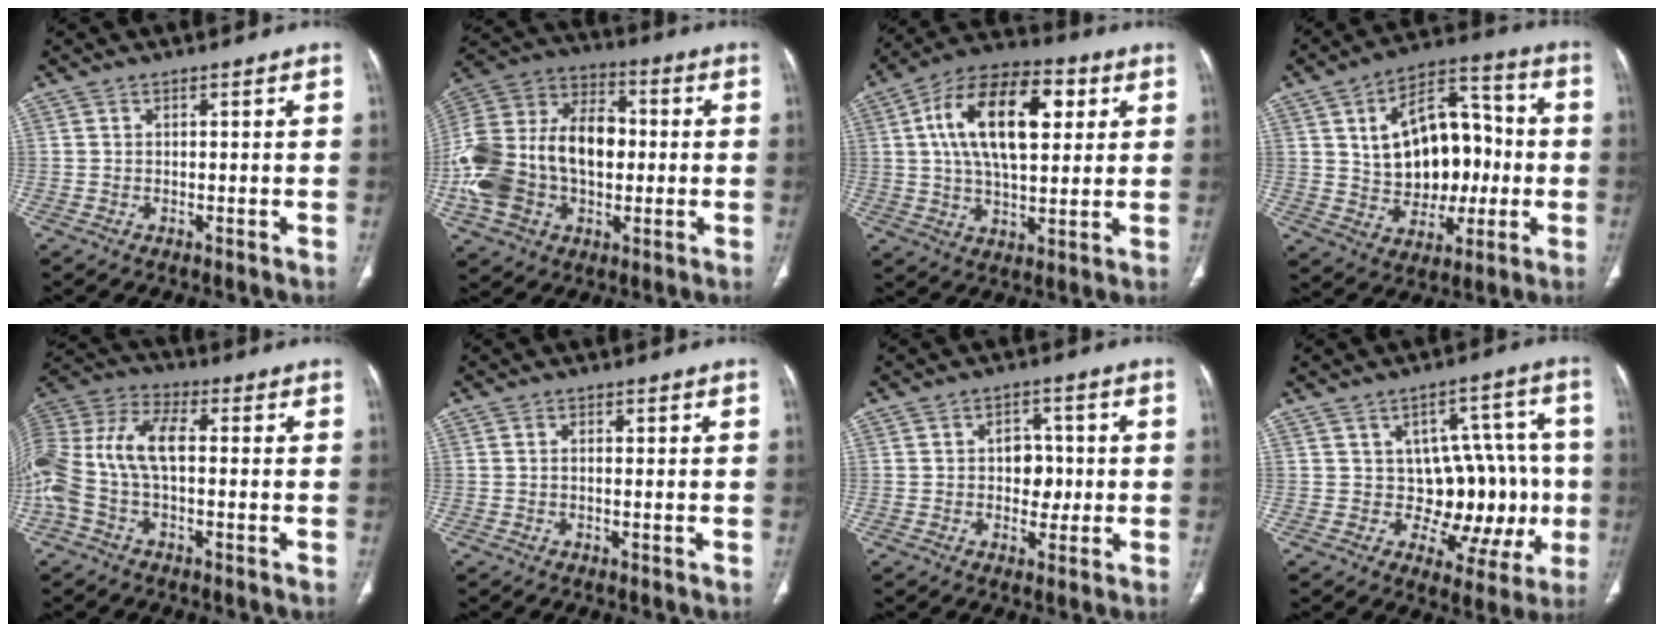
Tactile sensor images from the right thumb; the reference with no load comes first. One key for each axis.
{"total": 26.1, "fx": -1.8, "fy": 17.5, "fz": 19.3, "tx": -0.404, "ty": 0.028, "tz": -0.025}
{"total": 19.7, "fx": 5.0, "fy": 10.1, "fz": 16.1, "tx": -0.255, "ty": 0.011, "tz": 0.076}
{"total": 19.4, "fx": 1.1, "fy": 12.7, "fz": 14.6, "tx": -0.173, "ty": 0.030, "tz": 0.025}
{"total": 17.5, "fx": -0.6, "fy": 9.5, "fz": 14.7, "tx": -0.340, "ty": 0.035, "tz": -0.014}
{"total": 1.0, "fx": 0.2, "fy": 0.5, "fz": 0.8, "tx": -0.022, "ty": 0.007, "tz": 0.003}
{"total": 5.7, "fx": 0.0, "fy": 4.3, "fz": 3.7, "tx": -0.016, "ty": 0.007, "tz": 0.000}
{"total": 15.8, "fx": -1.1, "fy": 10.1, "fz": 12.1, "tx": -0.091, "ty": 0.025, "tz": 0.000}